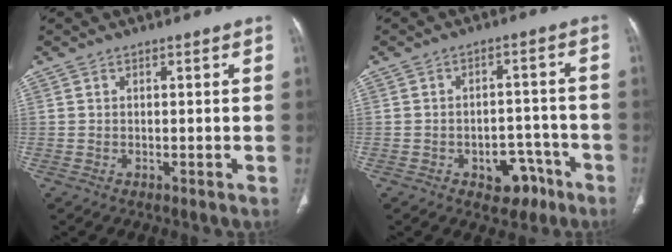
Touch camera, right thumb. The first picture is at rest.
{"total": 7.4, "force": [-4.1, 5.0, 3.7], "torque": [-0.019, 0.040, -0.052]}